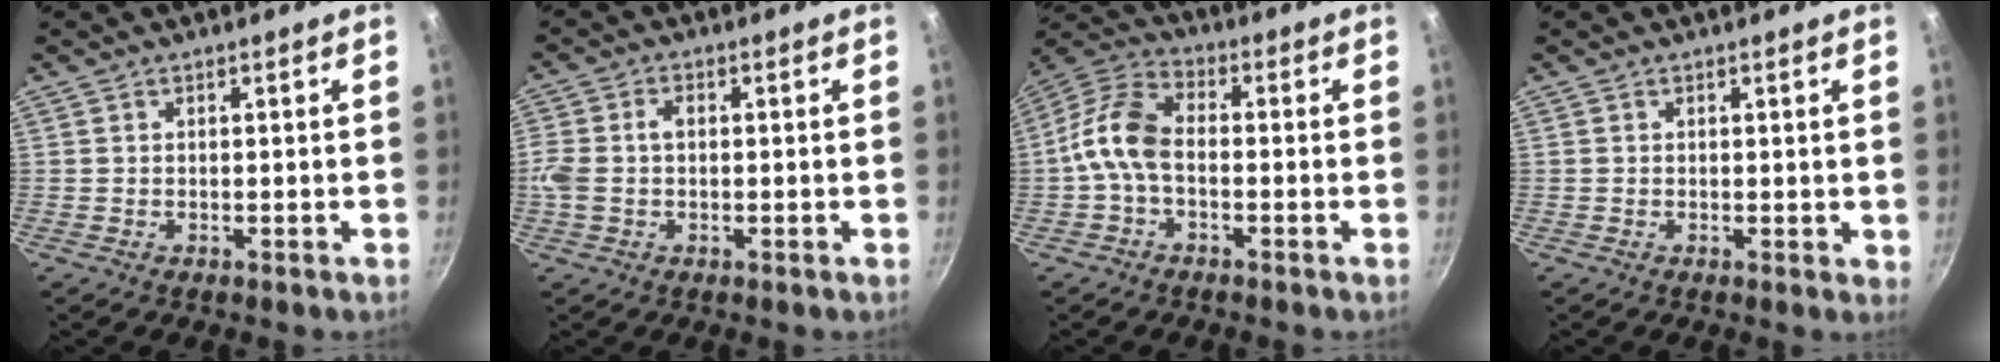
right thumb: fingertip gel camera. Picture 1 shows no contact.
{"total": 5.2, "force": [-0.2, 3.5, 3.9], "torque": [-0.081, 0.012, -0.012]}
{"total": 9.2, "force": [-1.9, 5.4, 7.2], "torque": [-0.143, 0.040, -0.055]}
{"total": 1.1, "force": [0.3, 0.4, 1.0], "torque": [-0.011, -0.003, 0.003]}